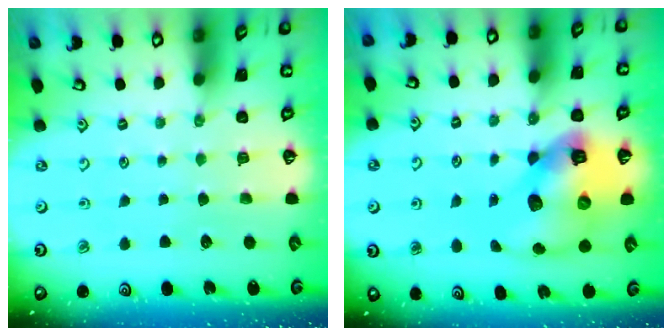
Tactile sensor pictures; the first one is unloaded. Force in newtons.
{"total": 15.9, "press": 15.8, "slide": 1.9}